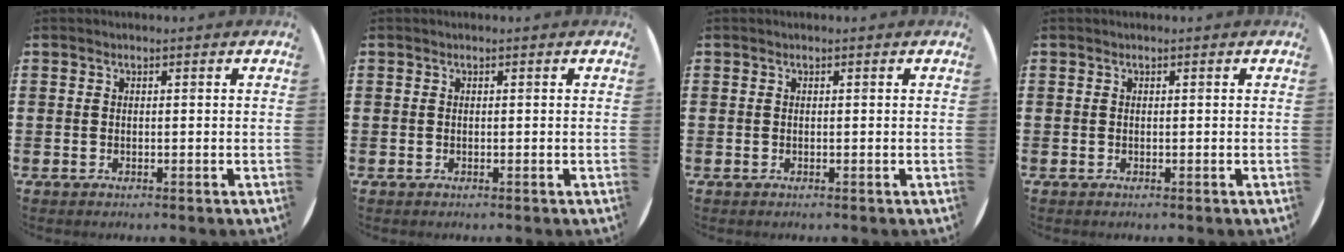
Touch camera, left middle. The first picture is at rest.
{"total": 0.0}
{"total": 0.0}
{"total": 0.0}